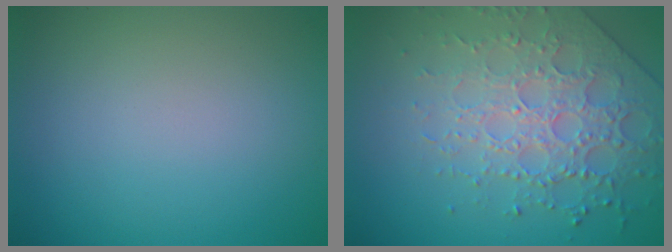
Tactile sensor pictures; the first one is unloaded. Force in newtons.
{"total": 4.8, "press": 4.5, "slide": 1.6}